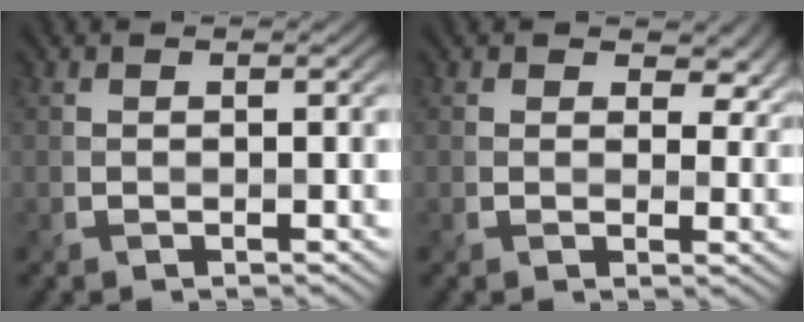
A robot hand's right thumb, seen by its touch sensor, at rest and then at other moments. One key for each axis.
{"total": 4.7, "fx": 2.3, "fy": 2.9, "fz": 2.9, "tx": -0.039, "ty": -0.007, "tz": 0.032}